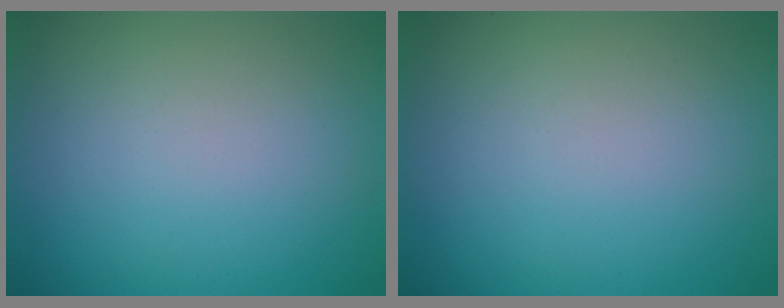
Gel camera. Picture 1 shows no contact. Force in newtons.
{"total": 0.0}